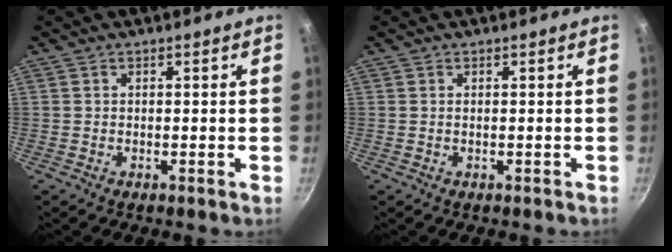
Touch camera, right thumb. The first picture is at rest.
{"total": 0.0}